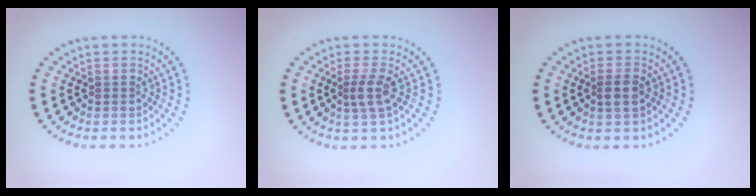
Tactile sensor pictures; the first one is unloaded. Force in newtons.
{"total": 2.0, "press": 1.6, "slide": 1.1}
{"total": 1.8, "press": 1.8, "slide": 0.6}